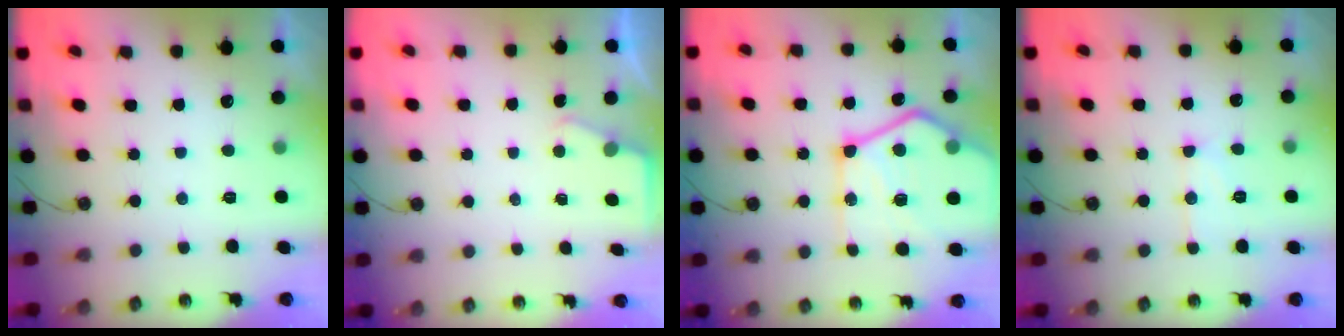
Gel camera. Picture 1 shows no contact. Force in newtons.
{"total": 2.3, "press": 2.3, "slide": 0.4}
{"total": 25.2, "press": 25.1, "slide": 2.7}
{"total": 9.1, "press": 9.1, "slide": 0.5}